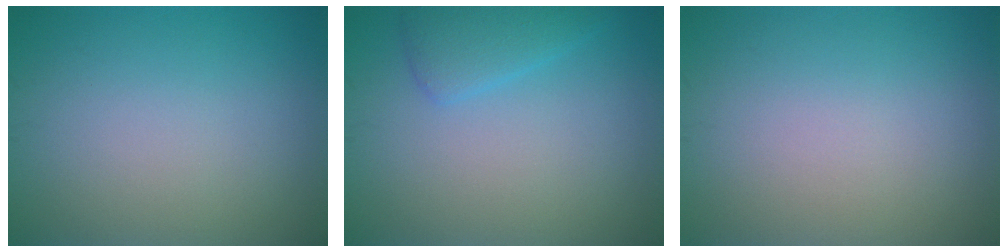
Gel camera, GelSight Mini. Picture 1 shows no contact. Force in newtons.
{"total": 2.4, "press": 2.4, "slide": 0.1}
{"total": 0.0}